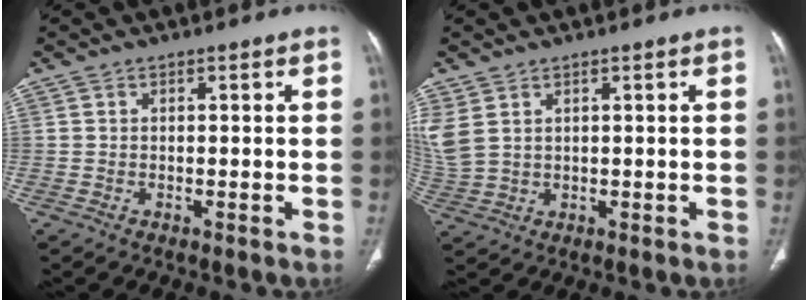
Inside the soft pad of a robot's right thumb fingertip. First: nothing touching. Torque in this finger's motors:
{"motor_torque": [-0.85, 1.14, 0.90, 0.45, 0.30]}